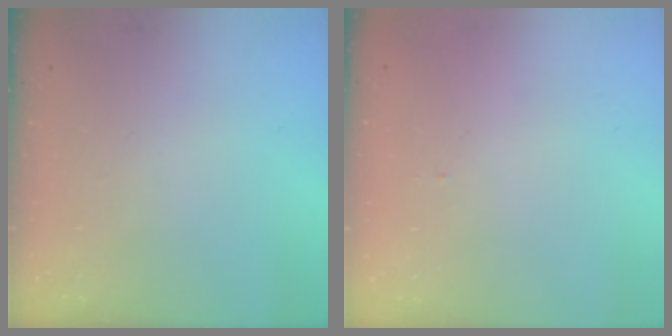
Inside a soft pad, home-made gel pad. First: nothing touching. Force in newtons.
{"total": 1.0, "press": 1.0, "slide": 0.1}